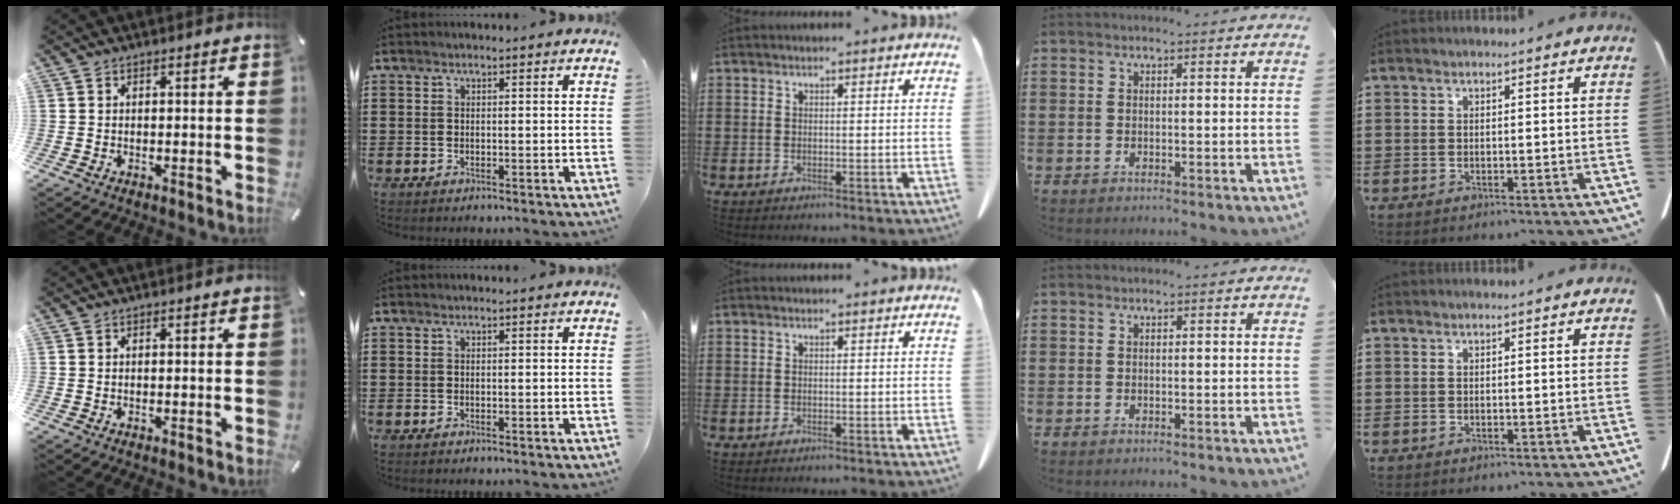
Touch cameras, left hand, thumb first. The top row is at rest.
{}